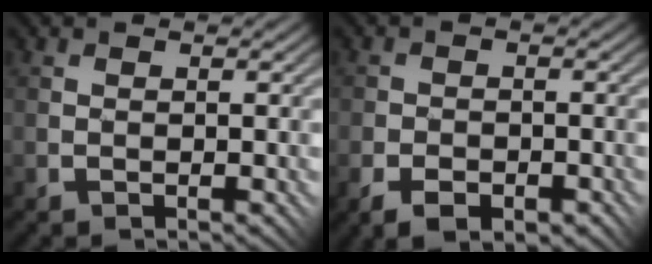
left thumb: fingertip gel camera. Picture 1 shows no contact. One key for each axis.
{"total": 3.9, "fx": -2.3, "fy": 2.2, "fz": 2.2, "tx": -0.036, "ty": -0.009, "tz": -0.041}